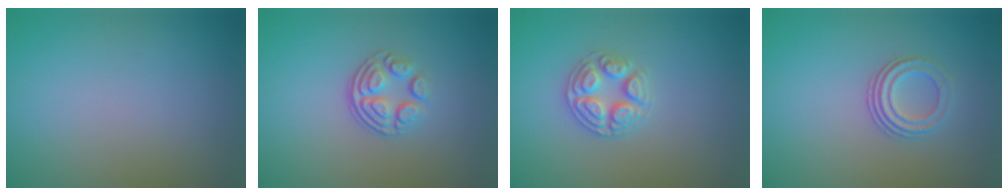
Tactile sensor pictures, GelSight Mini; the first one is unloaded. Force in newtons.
{"total": 3.6, "press": 2.5, "slide": 2.6}
{"total": 2.9, "press": 2.8, "slide": 0.3}
{"total": 2.8, "press": 2.1, "slide": 1.9}